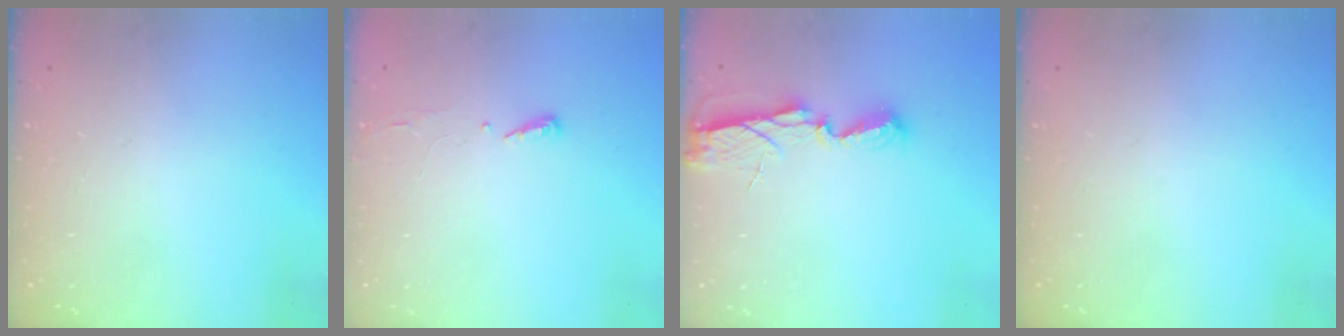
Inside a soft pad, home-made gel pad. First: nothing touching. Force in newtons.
{"total": 2.9, "press": 2.9, "slide": 0.4}
{"total": 6.3, "press": 6.2, "slide": 0.4}
{"total": 0.0}